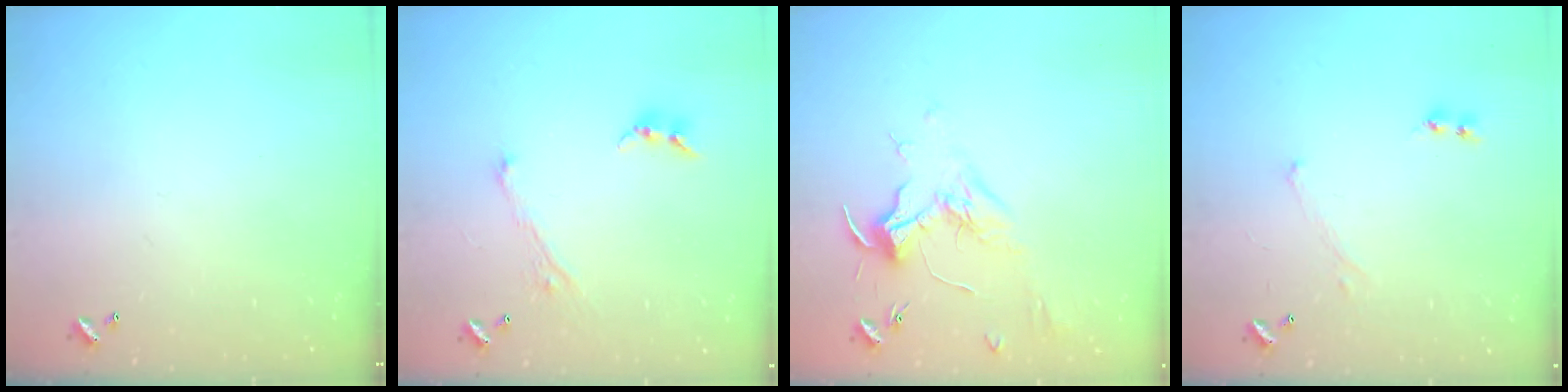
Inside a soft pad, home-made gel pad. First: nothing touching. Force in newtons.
{"total": 2.8, "press": 2.8, "slide": 0.1}
{"total": 1.8, "press": 1.7, "slide": 0.7}
{"total": 0.7, "press": 0.7, "slide": 0.3}